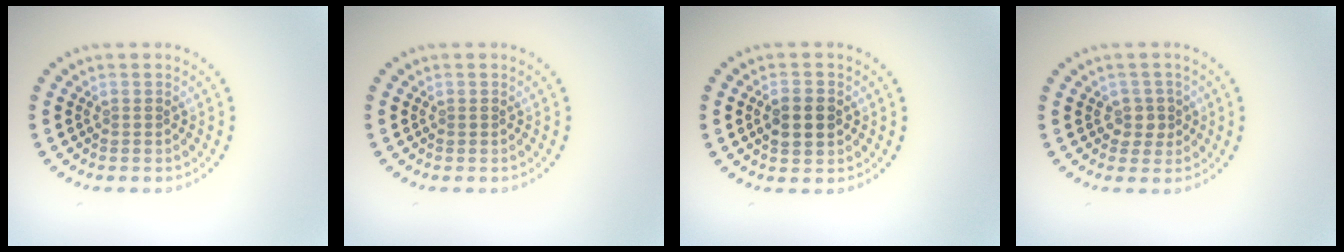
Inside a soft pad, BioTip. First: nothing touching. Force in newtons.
{"total": 0.0}
{"total": 2.9, "press": 2.9, "slide": 0.2}
{"total": 1.6, "press": 1.5, "slide": 0.7}